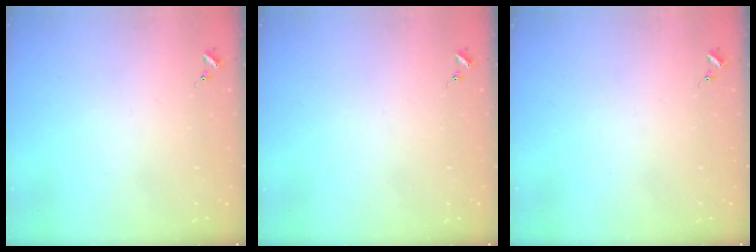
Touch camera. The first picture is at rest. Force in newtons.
{"total": 0.0}
{"total": 0.0}